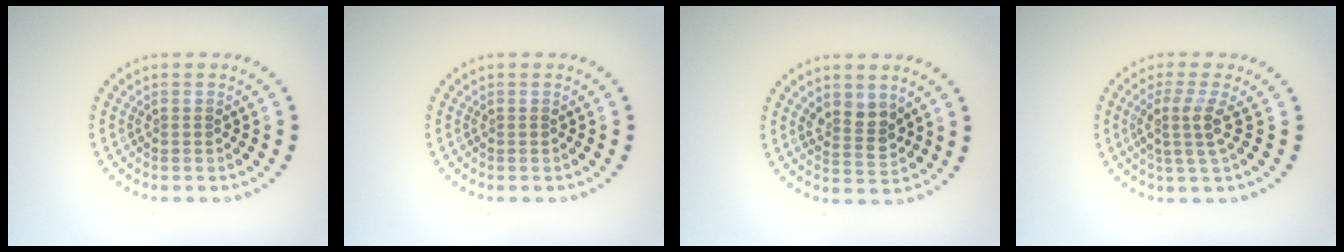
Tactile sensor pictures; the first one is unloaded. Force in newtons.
{"total": 0.0}
{"total": 2.6, "press": 2.4, "slide": 0.9}
{"total": 2.8, "press": 2.1, "slide": 1.8}